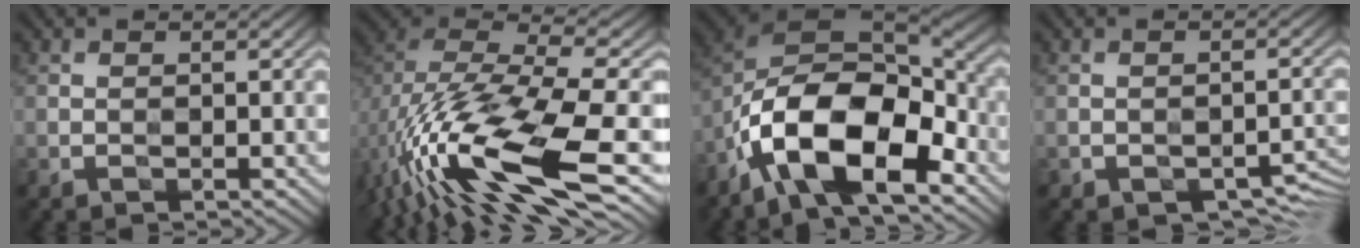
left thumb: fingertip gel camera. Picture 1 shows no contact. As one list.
[{"total": 18.5, "force": [-7.3, 7.3, 15.3], "torque": [-0.328, -0.023, -0.131]}, {"total": 16.6, "force": [-7.3, 8.1, 12.5], "torque": [-0.241, -0.035, -0.130]}, {"total": 4.1, "force": [-2.6, 2.4, 2.2], "torque": [-0.025, -0.007, -0.034]}]